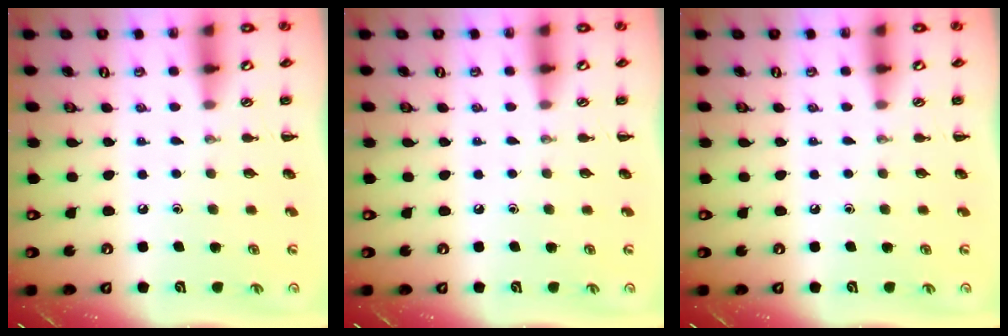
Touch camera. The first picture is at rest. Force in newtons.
{"total": 0.0}
{"total": 0.0}